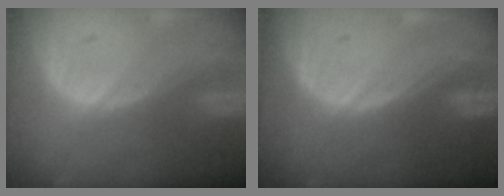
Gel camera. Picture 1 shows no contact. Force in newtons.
{"total": 0.0}